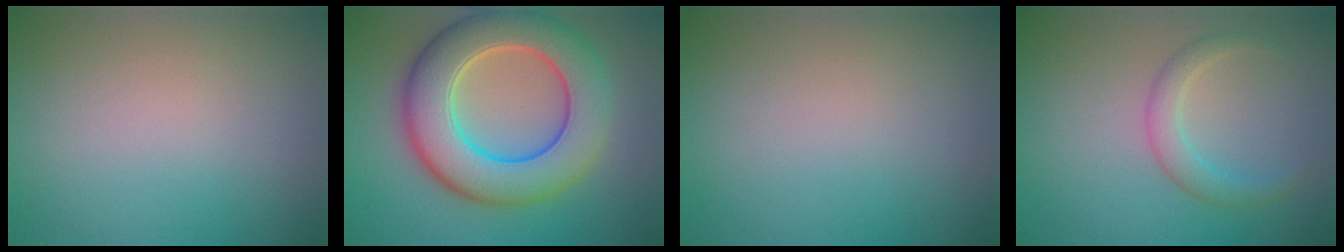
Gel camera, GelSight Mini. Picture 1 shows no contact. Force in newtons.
{"total": 10.1, "press": 10.1, "slide": 0.4}
{"total": 0.0}
{"total": 2.2, "press": 2.2, "slide": 0.1}